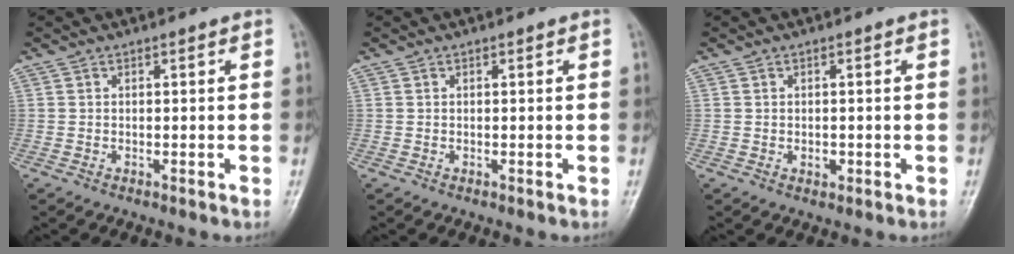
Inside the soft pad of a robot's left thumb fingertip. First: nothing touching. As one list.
[{"total": 0.0}, {"total": 1.5, "force": [-0.3, 1.1, 1.0], "torque": [-0.008, 0.001, -0.002]}]